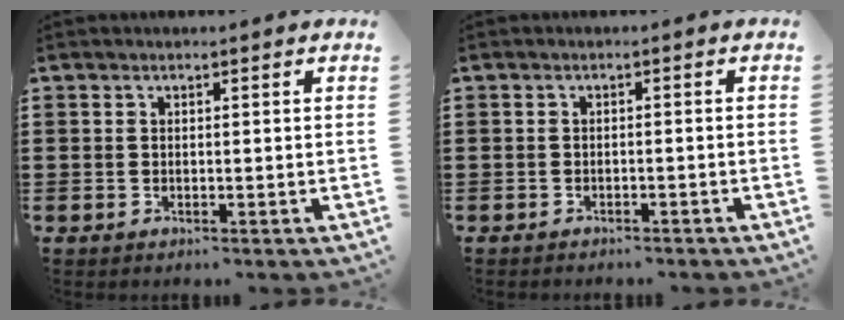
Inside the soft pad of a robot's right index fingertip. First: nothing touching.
{"total": 1.1, "force": [-1.1, 0.1, 0.1], "torque": [-0.005, 0.001, -0.024]}